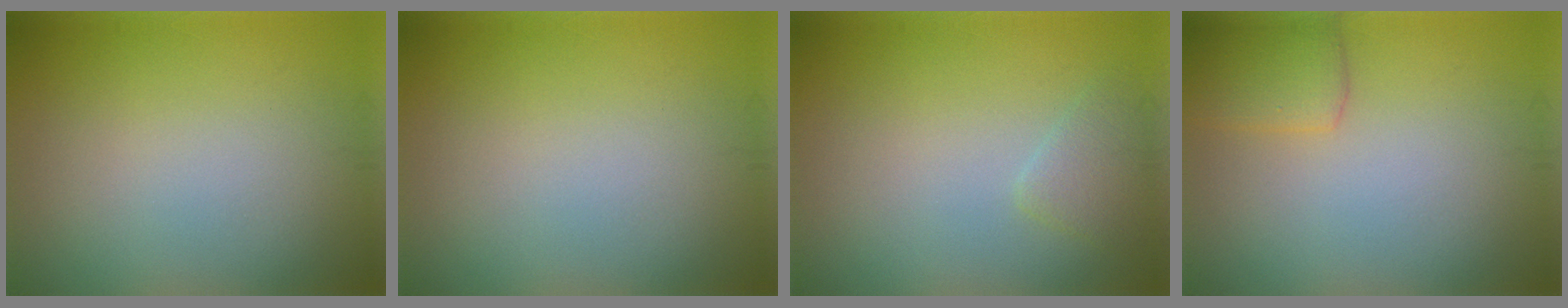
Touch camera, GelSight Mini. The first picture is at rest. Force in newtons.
{"total": 0.0}
{"total": 1.6, "press": 1.6, "slide": 0.2}
{"total": 2.5, "press": 2.5, "slide": 0.2}